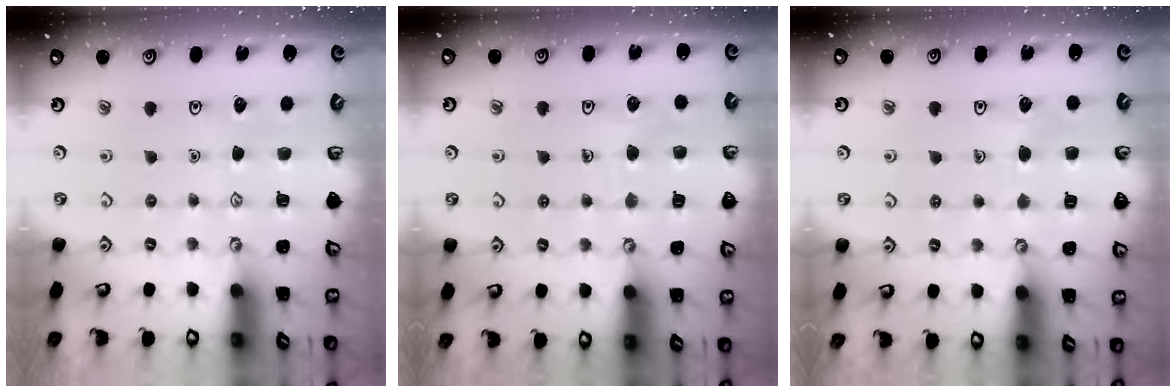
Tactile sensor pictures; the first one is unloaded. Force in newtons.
{"total": 4.7, "press": 4.7, "slide": 0.4}
{"total": 4.4, "press": 4.4, "slide": 0.3}